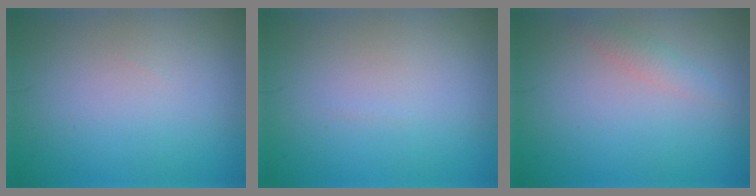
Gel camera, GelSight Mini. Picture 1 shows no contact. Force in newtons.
{"total": 0.0}
{"total": 1.3, "press": 1.3, "slide": 0.1}